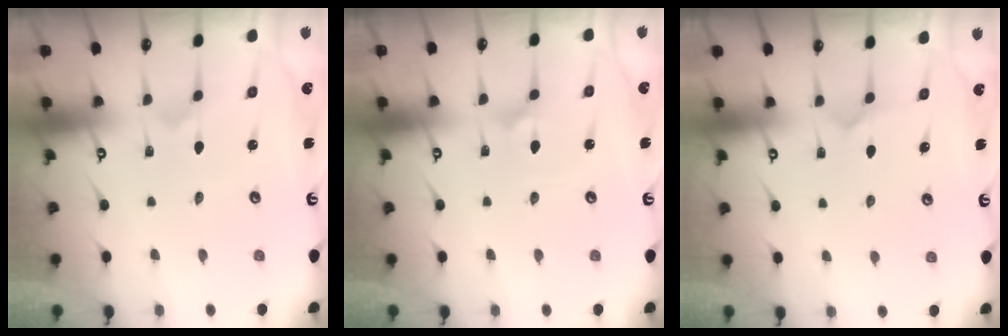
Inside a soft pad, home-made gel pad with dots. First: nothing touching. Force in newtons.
{"total": 1.9, "press": 1.9, "slide": 0.1}
{"total": 3.3, "press": 3.3, "slide": 0.4}